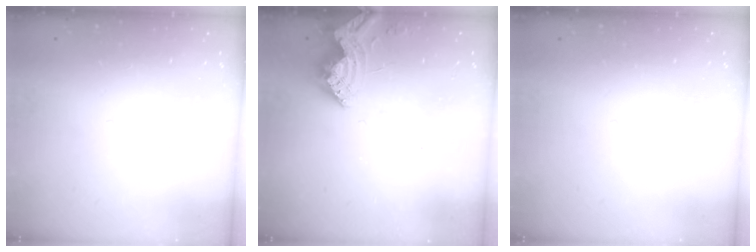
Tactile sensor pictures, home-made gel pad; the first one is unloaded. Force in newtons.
{"total": 8.0, "press": 8.0, "slide": 0.9}
{"total": 0.0}